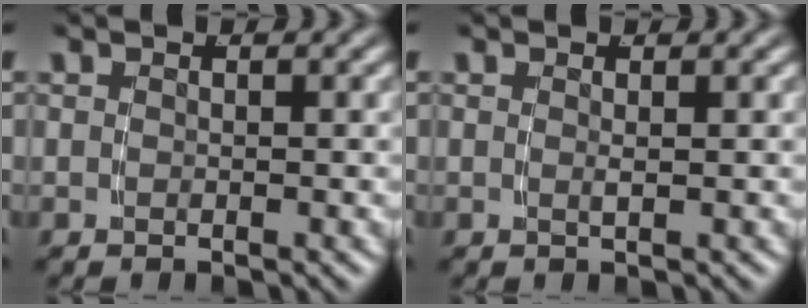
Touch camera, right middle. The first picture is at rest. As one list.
[{"total": 0.7, "force": [0.1, -0.5, 0.4], "torque": [-0.009, -0.004, 0.004]}]